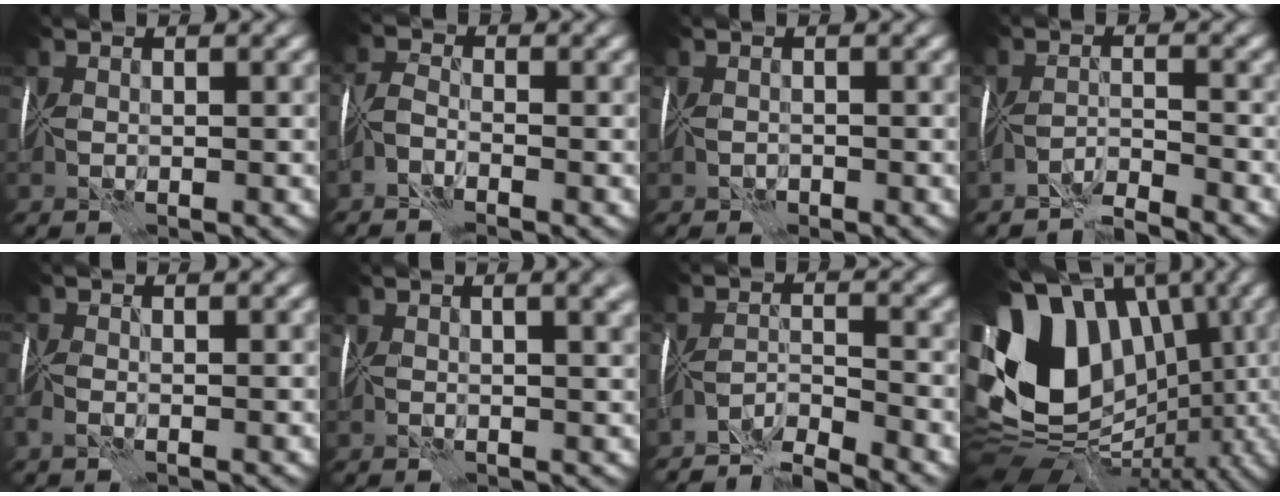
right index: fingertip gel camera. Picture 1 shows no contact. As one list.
[{"total": 2.1, "force": [-1.9, -0.9, -0.2], "torque": [0.010, 0.003, -0.045]}, {"total": 1.2, "force": [-1.0, 0.7, 0.1], "torque": [-0.003, -0.006, -0.018]}, {"total": 3.8, "force": [-3.5, -1.5, -0.4], "torque": [0.018, -0.005, -0.067]}, {"total": 1.7, "force": [-0.9, 0.7, 1.2], "torque": [-0.032, -0.004, -0.022]}, {"total": 4.2, "force": [1.8, 1.2, 3.6], "torque": [-0.034, 0.005, 0.030]}, {"total": 4.3, "force": [-3.9, -1.8, -0.3], "torque": [0.015, -0.005, -0.076]}, {"total": 15.6, "force": [0.4, 11.6, 10.5], "torque": [-0.188, 0.010, 0.016]}]